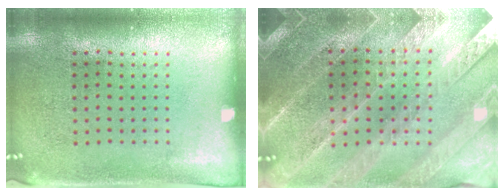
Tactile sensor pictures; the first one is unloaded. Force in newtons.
{"total": 2.8, "press": 2.8, "slide": 0.5}